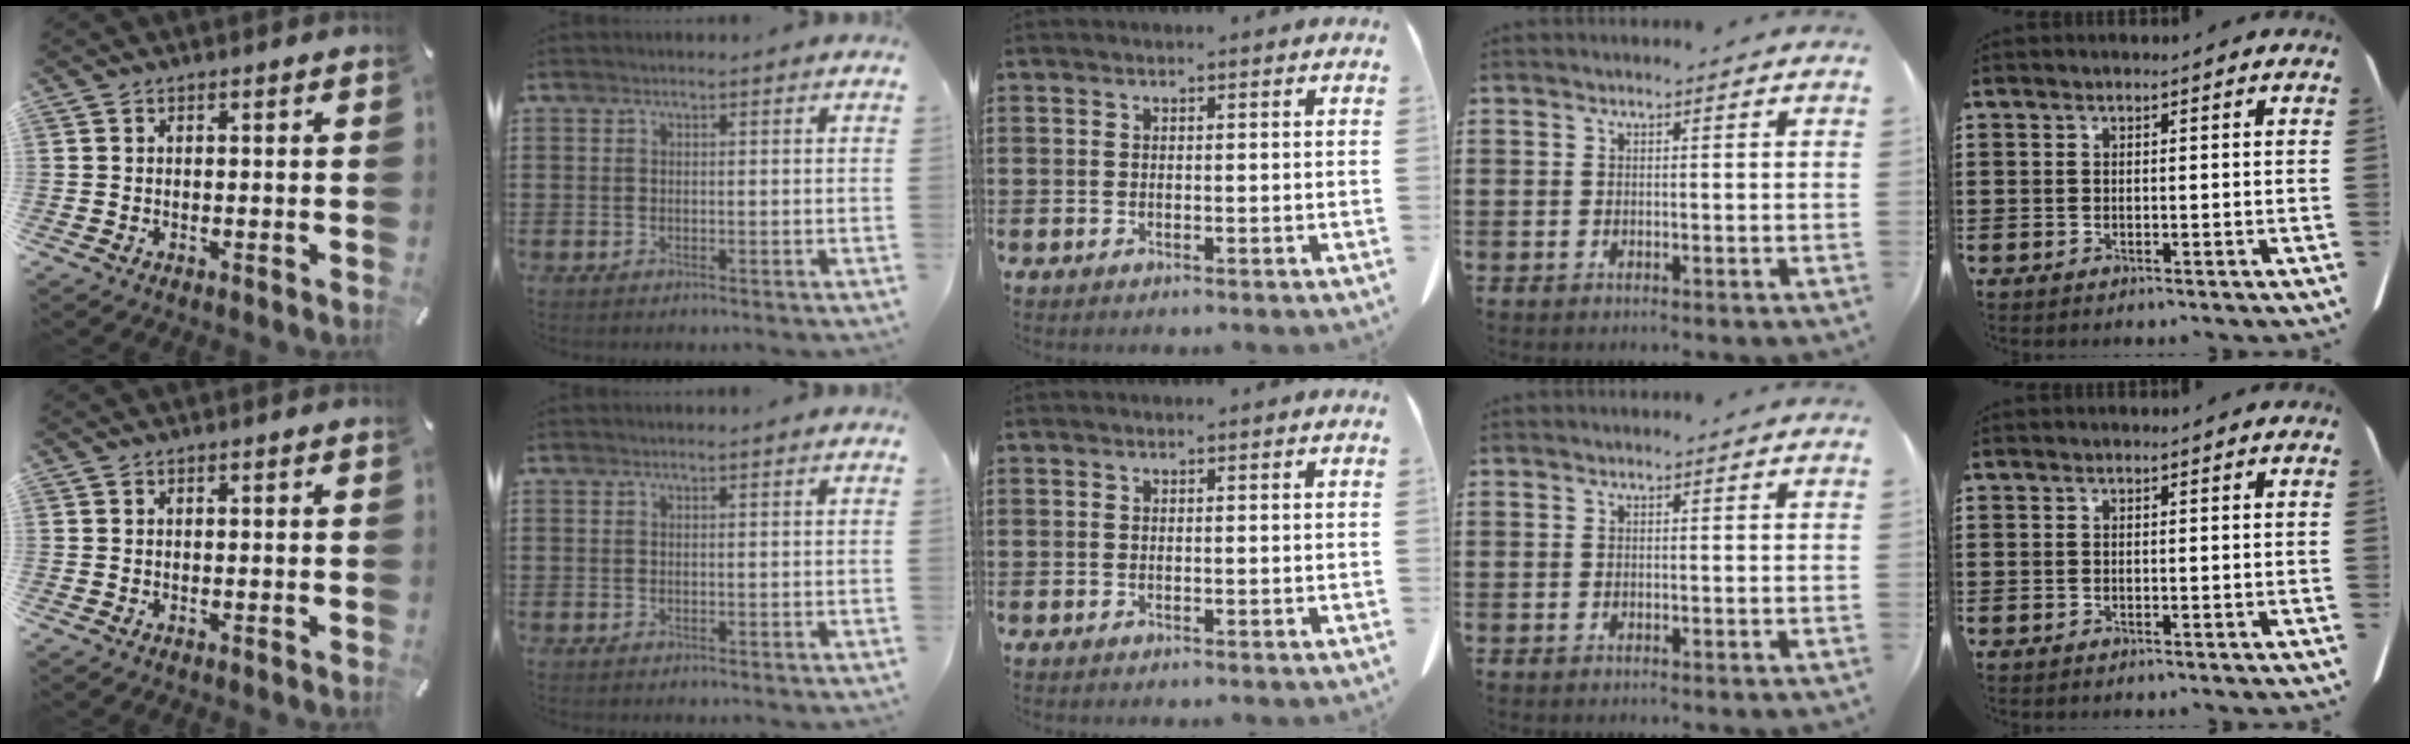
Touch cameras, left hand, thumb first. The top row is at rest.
{}